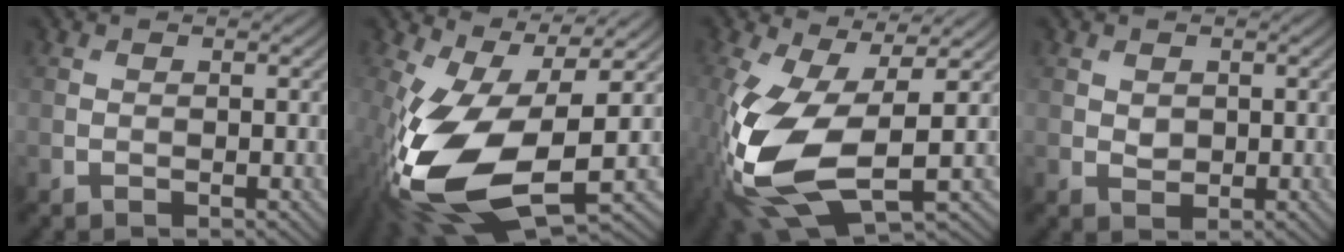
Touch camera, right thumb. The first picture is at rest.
{"total": 17.8, "force": [-4.1, 8.0, 15.3], "torque": [-0.346, -0.035, -0.067]}
{"total": 15.5, "force": [-2.7, 7.1, 13.5], "torque": [-0.342, -0.034, -0.041]}
{"total": 1.3, "force": [0.4, 1.1, 0.6], "torque": [-0.016, -0.005, 0.011]}